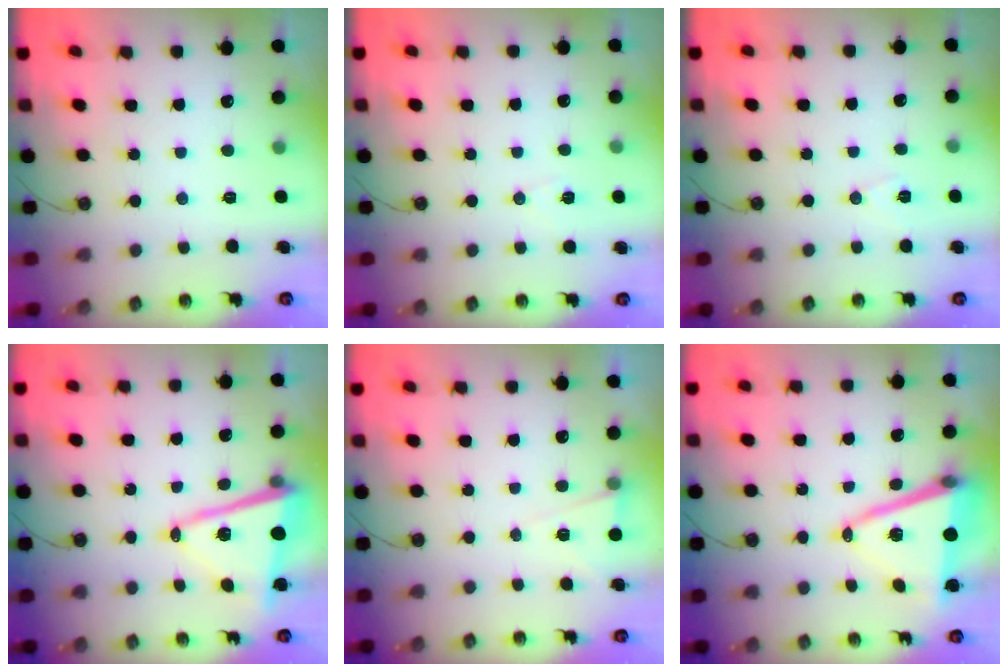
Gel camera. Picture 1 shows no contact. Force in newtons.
{"total": 6.9, "press": 6.6, "slide": 1.9}
{"total": 7.1, "press": 5.5, "slide": 4.5}
{"total": 13.0, "press": 12.9, "slide": 1.8}
{"total": 6.8, "press": 5.3, "slide": 4.2}
{"total": 14.8, "press": 14.3, "slide": 3.7}